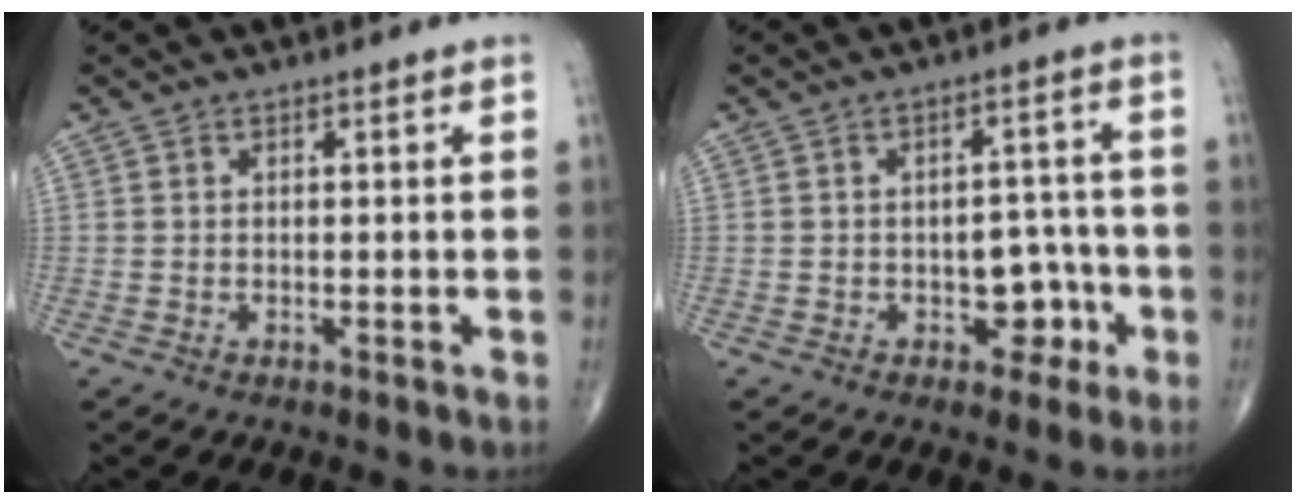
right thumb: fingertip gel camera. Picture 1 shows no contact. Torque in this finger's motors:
{"motor_torque": [2.55, 2.46, 0.18, -0.41, -0.03]}